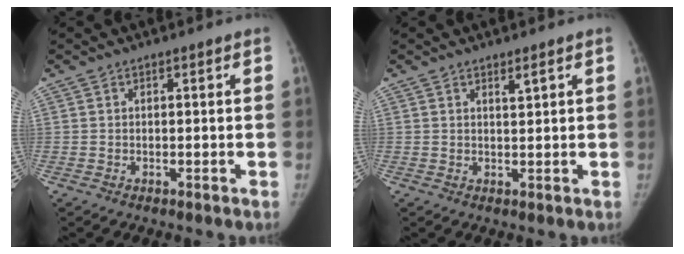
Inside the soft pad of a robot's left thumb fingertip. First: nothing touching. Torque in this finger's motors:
{"motor_torque": [0.40, -0.02, -0.14, -0.28, 0.12]}